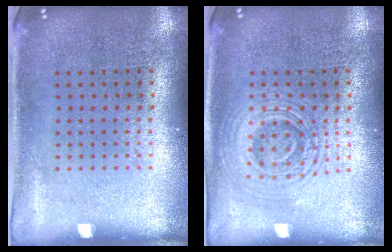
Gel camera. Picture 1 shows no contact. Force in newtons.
{"total": 2.8, "press": 2.8, "slide": 0.4}